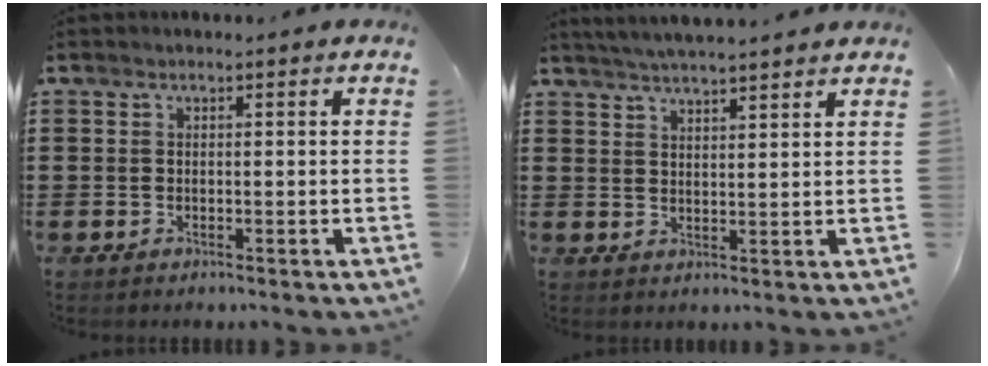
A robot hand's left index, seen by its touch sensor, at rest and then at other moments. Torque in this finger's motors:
{"motor_torque": [2.14, 0.00, 0.24, 0.12]}